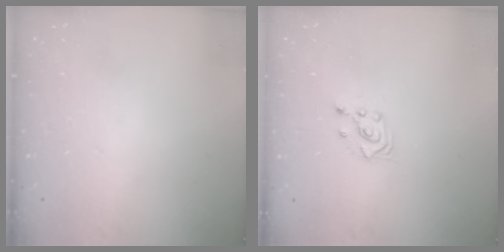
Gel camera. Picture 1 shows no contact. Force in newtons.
{"total": 2.9, "press": 2.9, "slide": 0.2}